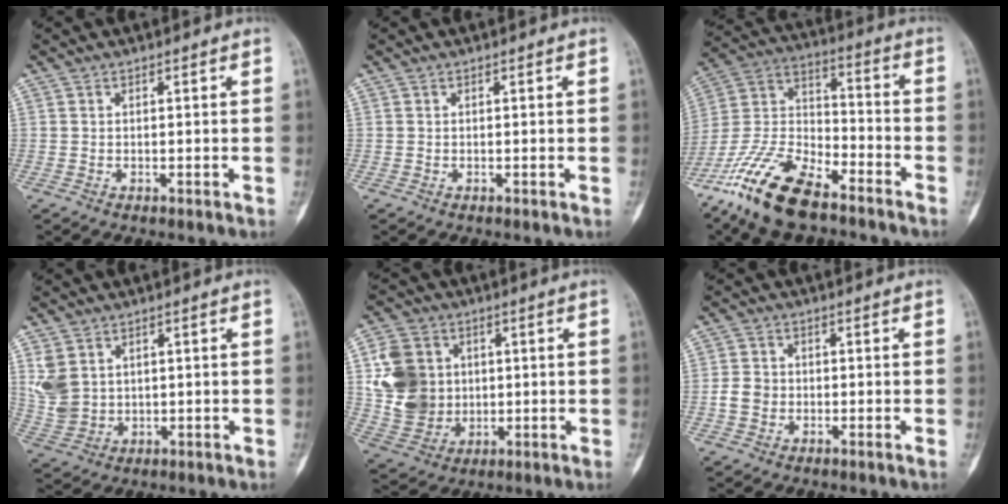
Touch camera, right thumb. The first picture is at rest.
{"total": 0.0}
{"total": 18.3, "force": [-12.7, 7.0, 11.1], "torque": [-0.231, 0.061, -0.242]}
{"total": 6.5, "force": [2.3, 5.1, 3.3], "torque": [-0.056, -0.004, 0.066]}
{"total": 13.0, "force": [2.1, 11.2, 6.2], "torque": [-0.092, 0.000, 0.050]}
{"total": 3.3, "force": [-0.8, 2.6, 1.9], "torque": [-0.032, 0.008, -0.019]}